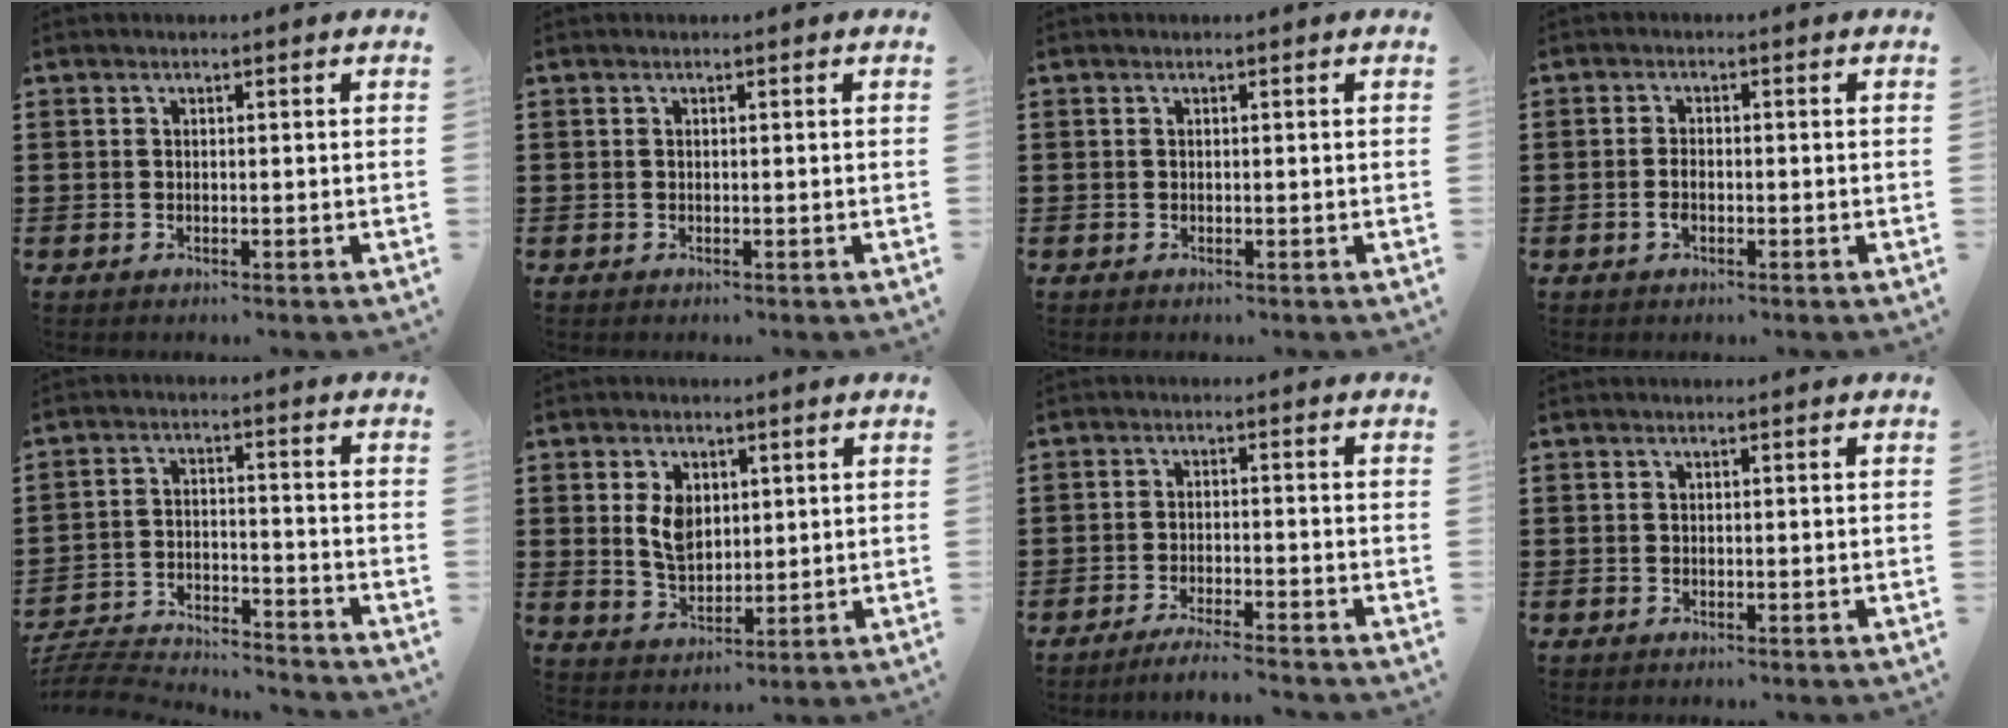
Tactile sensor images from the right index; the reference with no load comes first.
{"total": 0.0}
{"total": 0.0}
{"total": 1.9, "force": [-0.6, 0.9, 1.6], "torque": [-0.039, -0.005, -0.012]}
{"total": 5.5, "force": [-5.4, 0.6, 1.1], "torque": [-0.029, 0.000, -0.111]}
{"total": 5.8, "force": [1.6, 3.8, 4.1], "torque": [-0.098, 0.009, 0.026]}
{"total": 3.1, "force": [-2.9, -0.4, 0.9], "torque": [-0.016, -0.002, -0.057]}
{"total": 0.0}